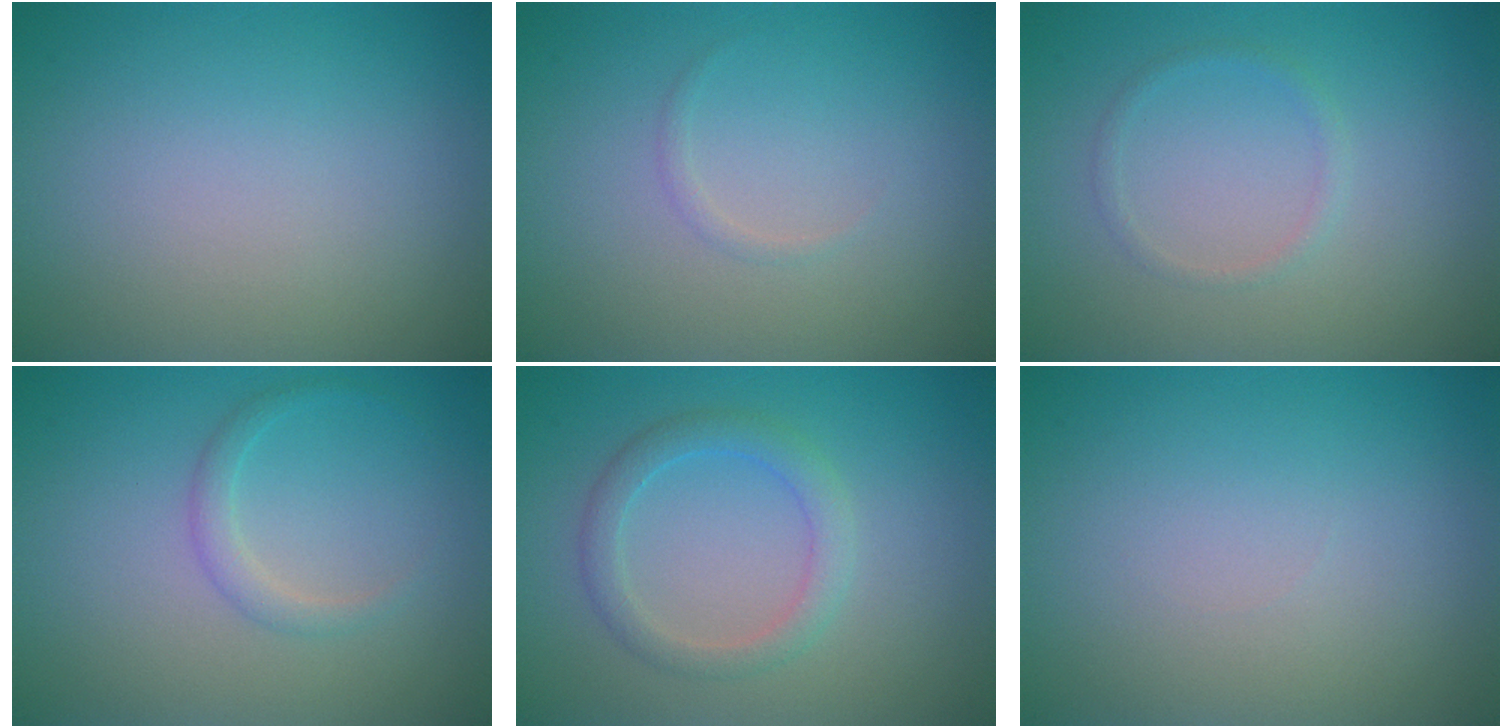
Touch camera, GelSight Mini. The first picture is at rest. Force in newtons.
{"total": 0.6, "press": 0.6, "slide": 0.1}
{"total": 1.0, "press": 0.9, "slide": 0.0}
{"total": 1.4, "press": 1.4, "slide": 0.1}
{"total": 2.5, "press": 2.5, "slide": 0.1}
{"total": 0.0}